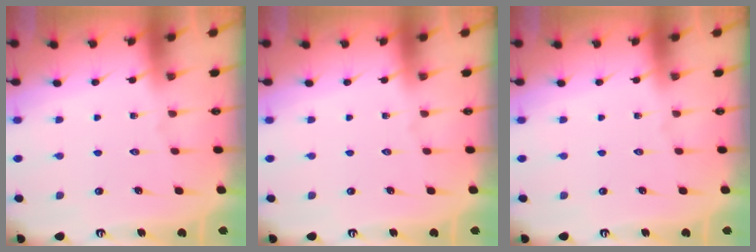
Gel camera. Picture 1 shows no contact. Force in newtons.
{"total": 0.0}
{"total": 0.0}